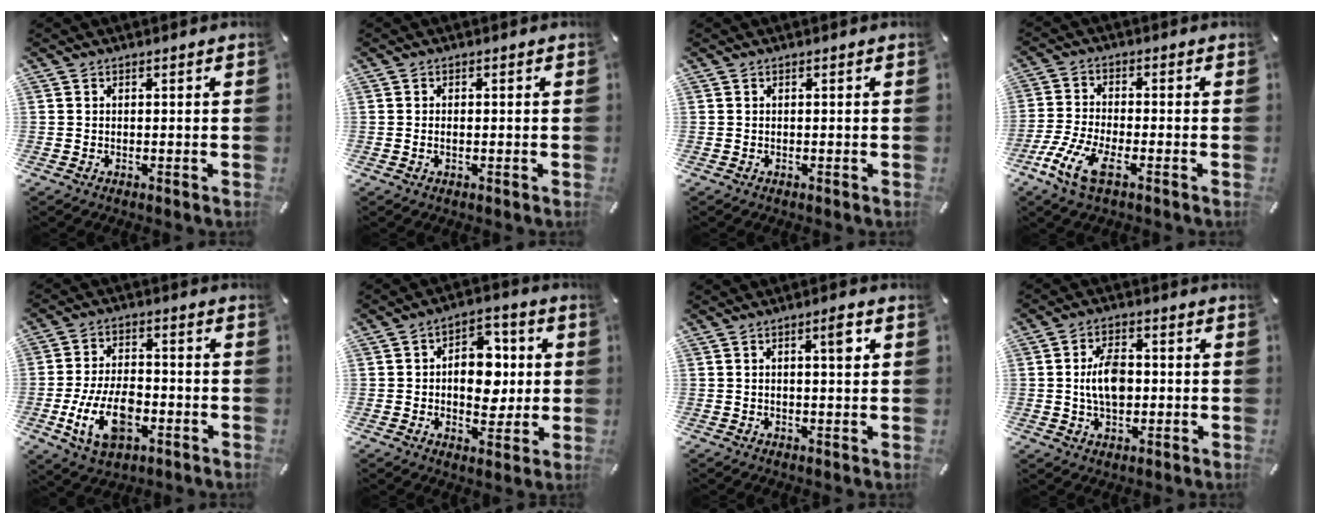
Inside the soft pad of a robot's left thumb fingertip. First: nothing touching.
{"total": 1.2, "force": [-0.1, 0.6, 1.0], "torque": [-0.019, 0.001, -0.004]}
{"total": 0.0}
{"total": 8.9, "force": [-4.5, 3.2, 7.0], "torque": [-0.161, -0.002, -0.084]}
{"total": 13.1, "force": [-4.3, 7.6, 9.7], "torque": [-0.199, 0.003, -0.076]}
{"total": 11.2, "force": [0.3, 7.9, 8.0], "torque": [-0.104, 0.009, 0.004]}
{"total": 4.2, "force": [1.3, 0.9, 3.9], "torque": [-0.055, -0.005, 0.013]}
{"total": 7.8, "force": [0.0, 5.2, 5.8], "torque": [-0.113, 0.003, -0.006]}